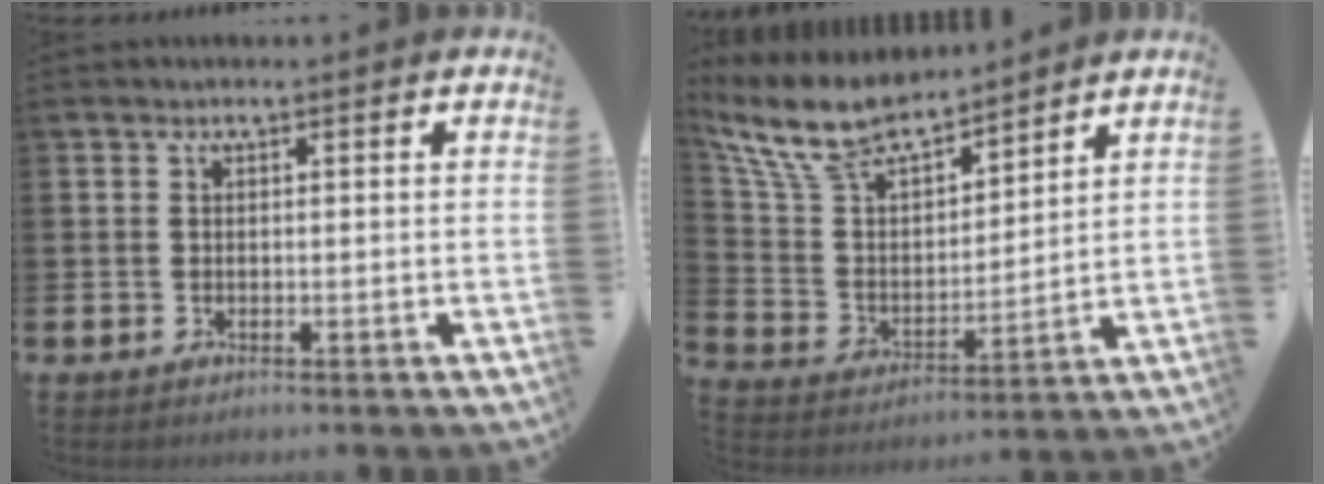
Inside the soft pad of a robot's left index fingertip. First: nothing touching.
{"total": 10.2, "force": [9.1, 2.9, 3.5], "torque": [-0.120, -0.053, 0.165]}